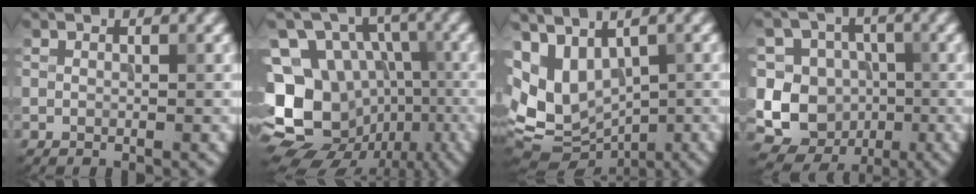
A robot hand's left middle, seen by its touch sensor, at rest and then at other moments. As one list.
[{"total": 16.5, "force": [-3.4, 14.6, 6.8], "torque": [-0.164, 0.006, -0.050]}, {"total": 8.5, "force": [0.5, 6.1, 6.0], "torque": [-0.107, 0.015, 0.056]}, {"total": 12.2, "force": [-1.2, 11.6, 3.4], "torque": [-0.086, 0.027, -0.038]}]